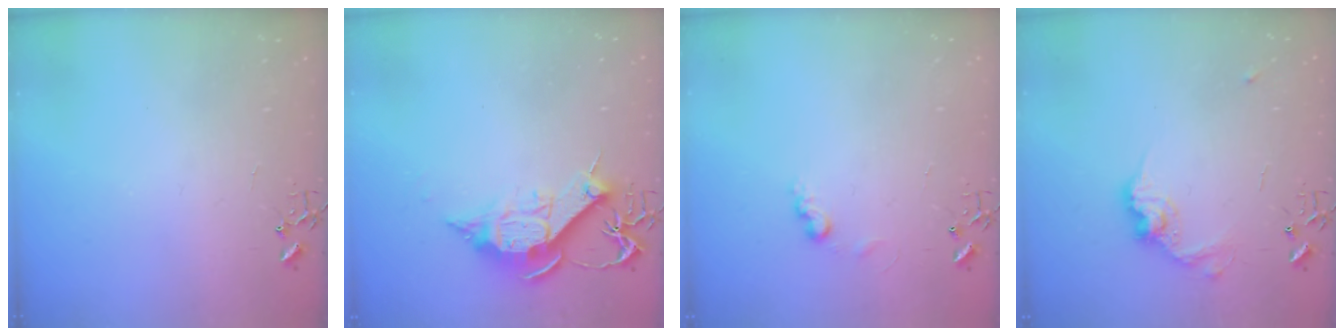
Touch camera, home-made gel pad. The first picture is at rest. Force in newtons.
{"total": 11.9, "press": 11.9, "slide": 0.7}
{"total": 6.4, "press": 6.4, "slide": 0.5}
{"total": 11.8, "press": 11.8, "slide": 0.6}